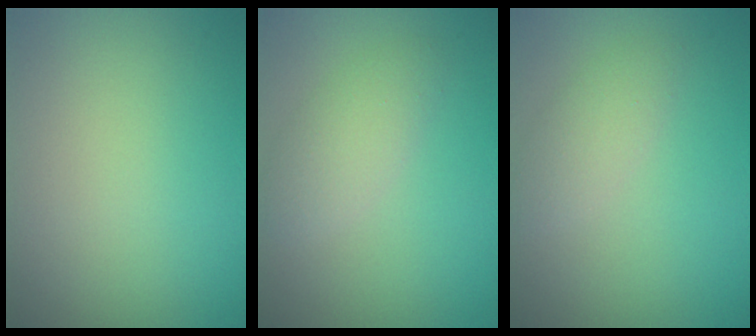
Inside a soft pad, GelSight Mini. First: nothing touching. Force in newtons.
{"total": 2.4, "press": 2.4, "slide": 0.1}
{"total": 1.9, "press": 1.9, "slide": 0.0}